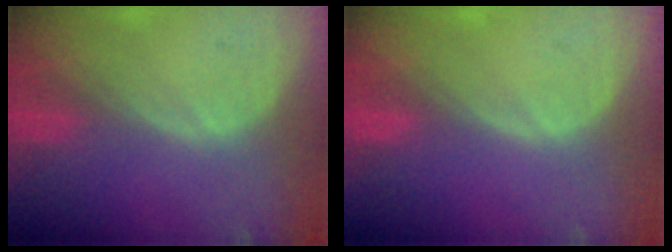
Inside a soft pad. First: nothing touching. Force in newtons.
{"total": 0.0}